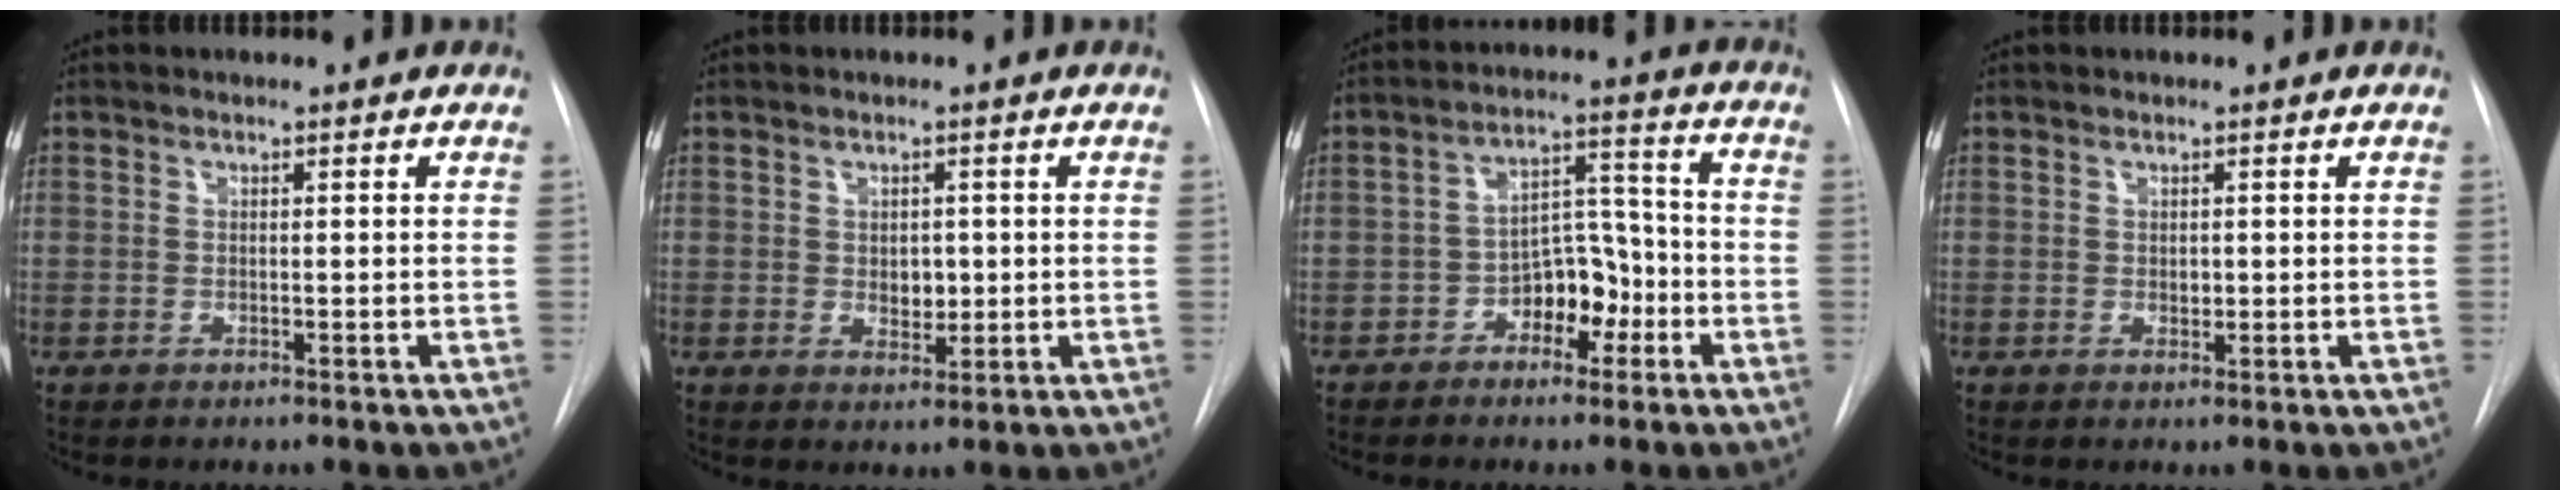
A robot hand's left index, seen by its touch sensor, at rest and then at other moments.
{"total": 2.4, "force": [-0.4, 1.7, 1.6], "torque": [-0.020, -0.011, -0.001]}
{"total": 7.3, "force": [-4.0, 4.0, 4.6], "torque": [-0.069, 0.024, -0.067]}
{"total": 0.8, "force": [-0.4, 0.5, 0.4], "torque": [-0.004, -0.007, -0.007]}